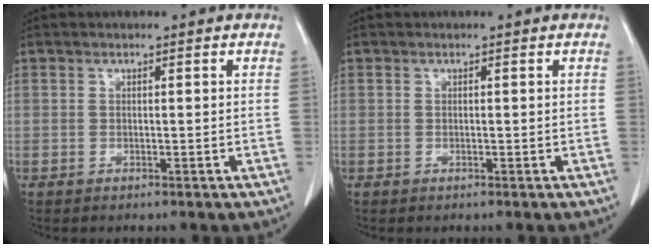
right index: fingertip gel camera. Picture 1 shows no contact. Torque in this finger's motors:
{"motor_torque": [0.04, -0.01, 0.01, 0.01]}